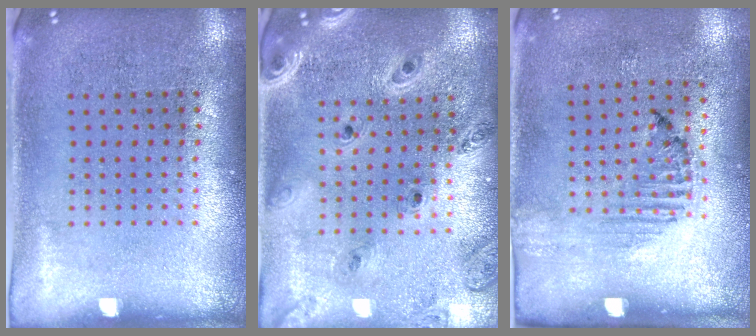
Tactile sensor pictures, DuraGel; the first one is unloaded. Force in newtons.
{"total": 1.4, "press": 1.3, "slide": 0.2}
{"total": 1.3, "press": 1.1, "slide": 0.6}